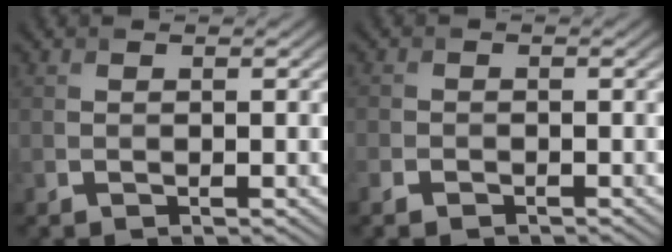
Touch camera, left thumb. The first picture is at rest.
{"total": 1.8, "force": [-1.4, 0.7, 0.8], "torque": [-0.014, -0.005, -0.031]}